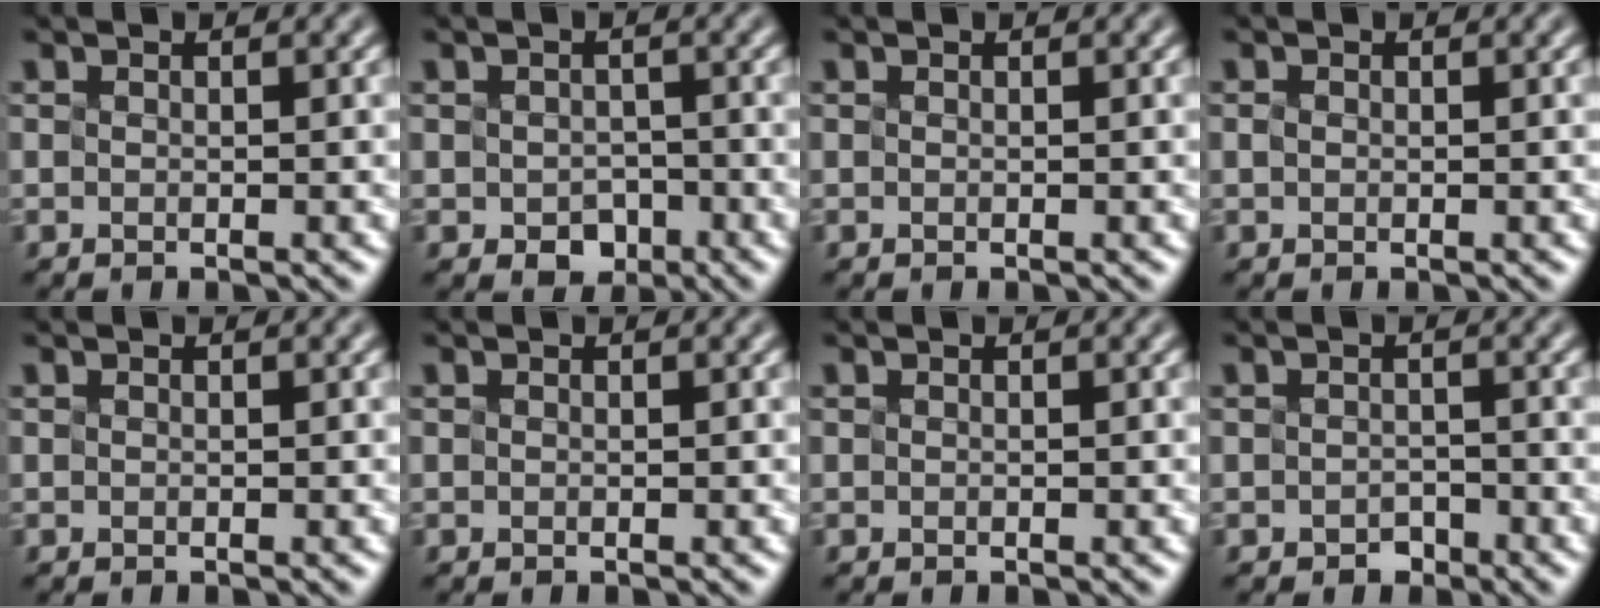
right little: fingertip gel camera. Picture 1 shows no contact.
{"total": 1.8, "force": [-1.3, 1.2, 0.5], "torque": [-0.006, -0.007, -0.005]}
{"total": 0.0}
{"total": 0.5, "force": [-0.2, -0.2, -0.4], "torque": [0.000, 0.002, 0.006]}
{"total": 0.0}
{"total": 0.0}
{"total": 0.0}
{"total": 1.2, "force": [-1.1, 0.2, -0.3], "torque": [0.003, -0.001, -0.006]}